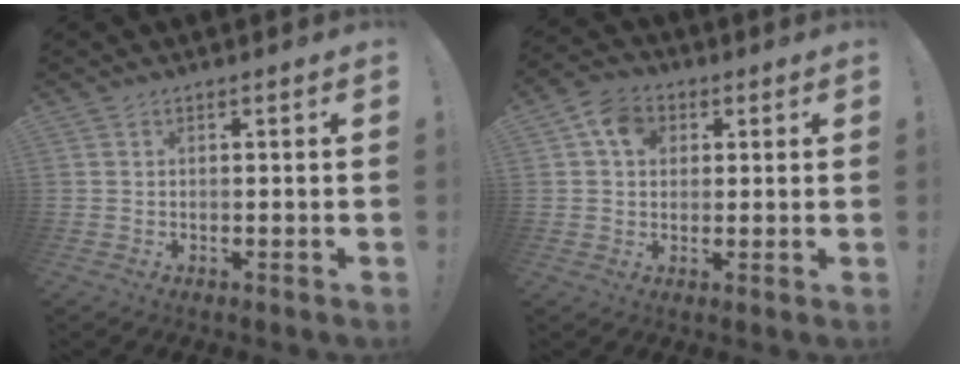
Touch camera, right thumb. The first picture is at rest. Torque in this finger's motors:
{"motor_torque": [0.65, 1.47, 0.43, -0.41, 0.00]}